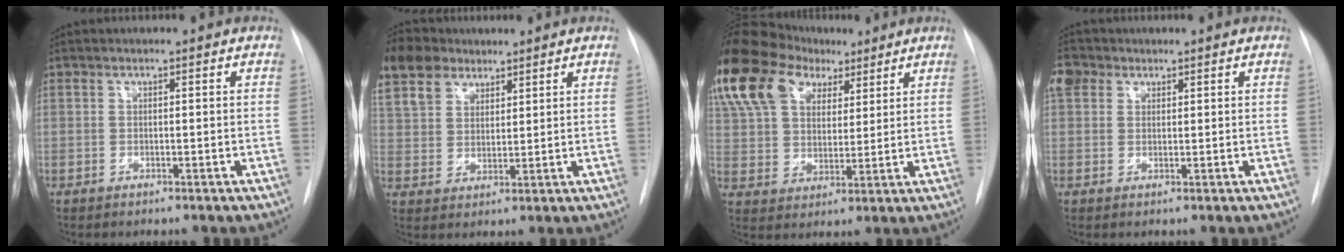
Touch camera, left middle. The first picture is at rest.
{"total": 11.0, "force": [8.4, 6.4, 3.2], "torque": [-0.077, 0.030, 0.165]}
{"total": 28.4, "force": [16.8, 18.0, 14.2], "torque": [-0.383, 0.099, 0.304]}
{"total": 4.3, "force": [2.4, 3.2, 1.6], "torque": [-0.044, 0.017, 0.048]}